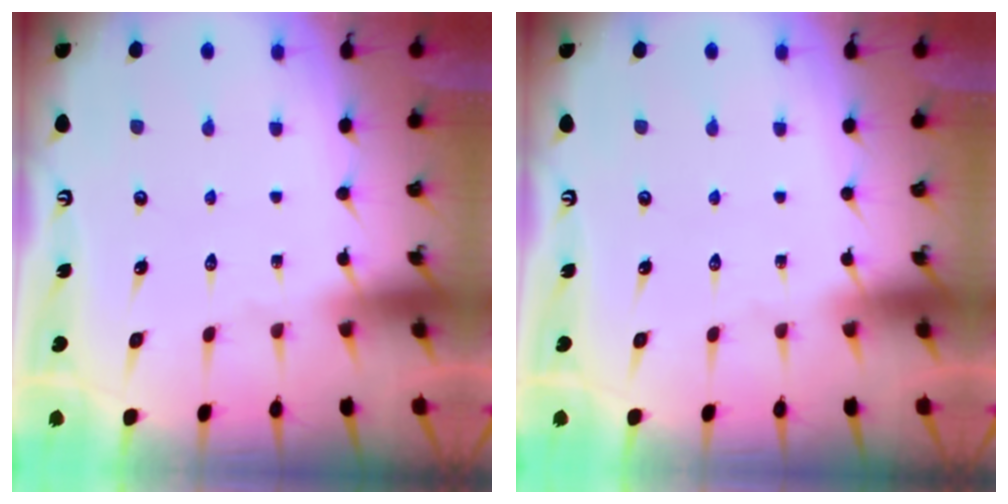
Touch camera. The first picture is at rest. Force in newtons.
{"total": 0.0}